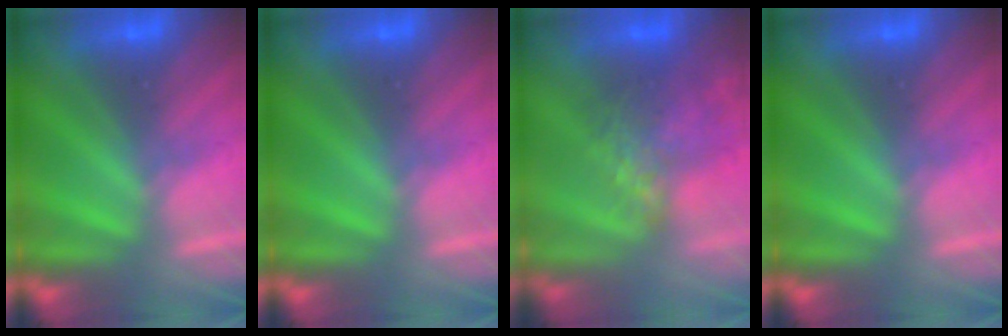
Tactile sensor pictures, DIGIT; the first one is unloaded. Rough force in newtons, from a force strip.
{"total": 0.0}
{"total": 7.5}
{"total": 0.0}